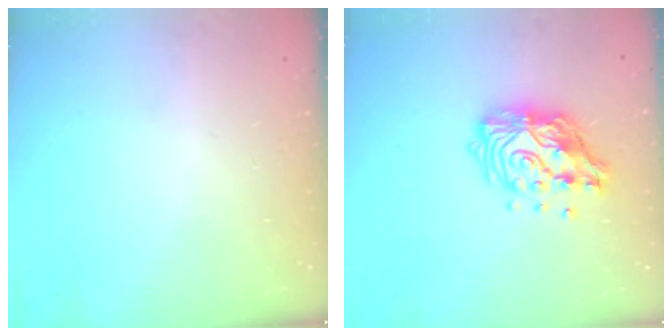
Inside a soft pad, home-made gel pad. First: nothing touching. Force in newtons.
{"total": 15.3, "press": 15.2, "slide": 1.2}